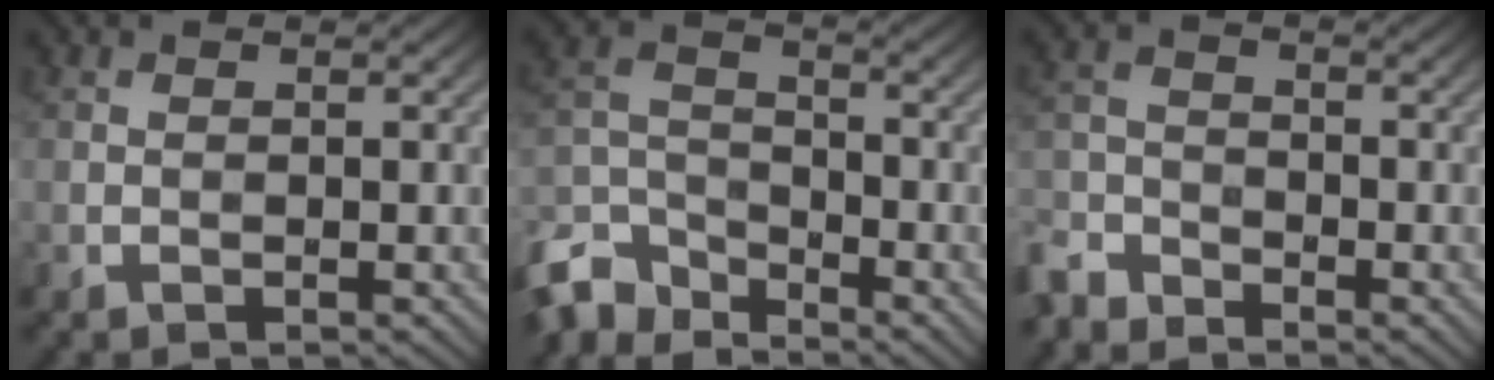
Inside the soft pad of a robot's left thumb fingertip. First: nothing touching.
{"total": 8.7, "force": [-6.9, 4.0, 3.5], "torque": [-0.086, -0.010, -0.156]}
{"total": 5.0, "force": [-4.4, 1.9, 1.3], "torque": [-0.032, -0.011, -0.108]}